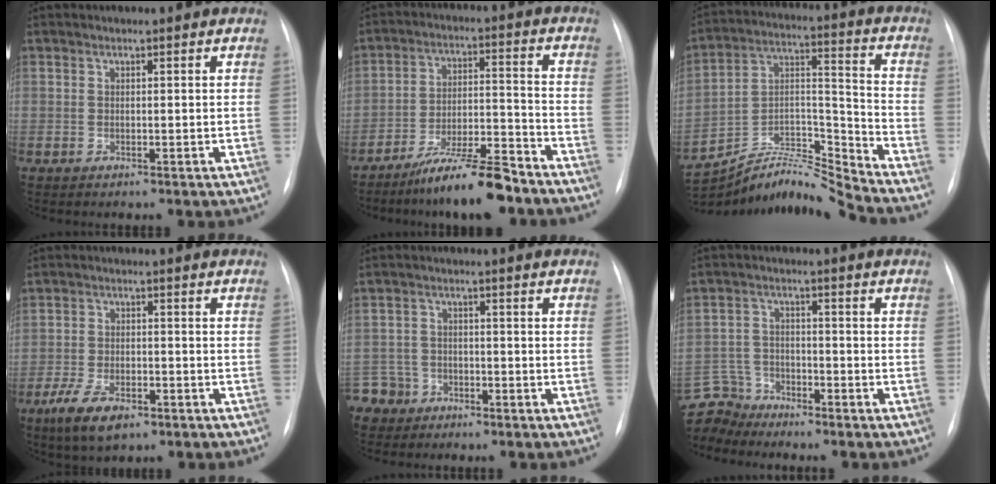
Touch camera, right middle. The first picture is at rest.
{"total": 11.2, "force": [-8.9, 1.3, 6.6], "torque": [-0.104, 0.008, -0.154]}
{"total": 13.6, "force": [-13.4, -2.3, 0.7], "torque": [-0.017, 0.059, -0.242]}
{"total": 6.8, "force": [-3.9, 2.7, 4.9], "torque": [-0.100, -0.012, -0.065]}
{"total": 5.6, "force": [-3.9, 4.0, -0.4], "torque": [0.011, 0.002, -0.074]}
{"total": 7.5, "force": [-7.1, 2.4, -0.6], "torque": [0.006, 0.010, -0.140]}